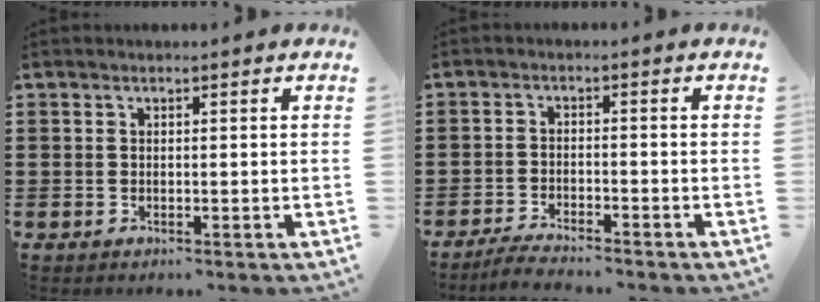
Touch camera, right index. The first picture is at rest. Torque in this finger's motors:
{"motor_torque": [-0.43, 0.44, 0.17, 0.02]}